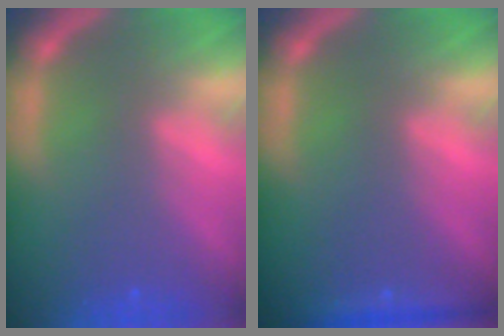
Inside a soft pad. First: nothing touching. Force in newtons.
{"total": 1.9}